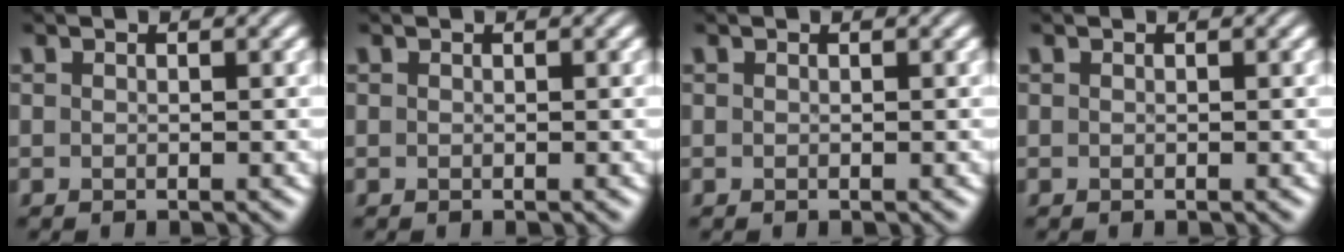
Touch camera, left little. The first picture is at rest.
{"total": 0.0}
{"total": 0.0}
{"total": 0.0}